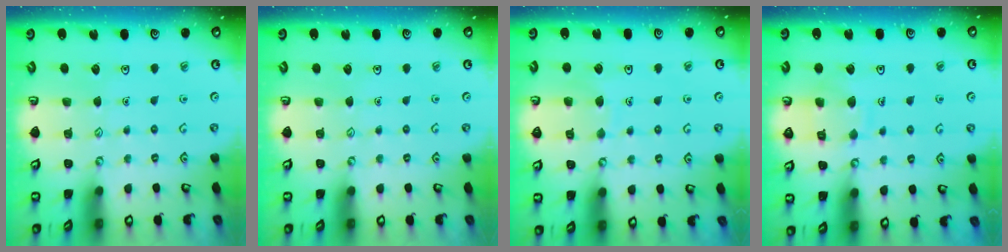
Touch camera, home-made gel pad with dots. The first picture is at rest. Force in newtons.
{"total": 0.0}
{"total": 4.9, "press": 4.8, "slide": 0.6}
{"total": 8.0, "press": 8.0, "slide": 0.8}